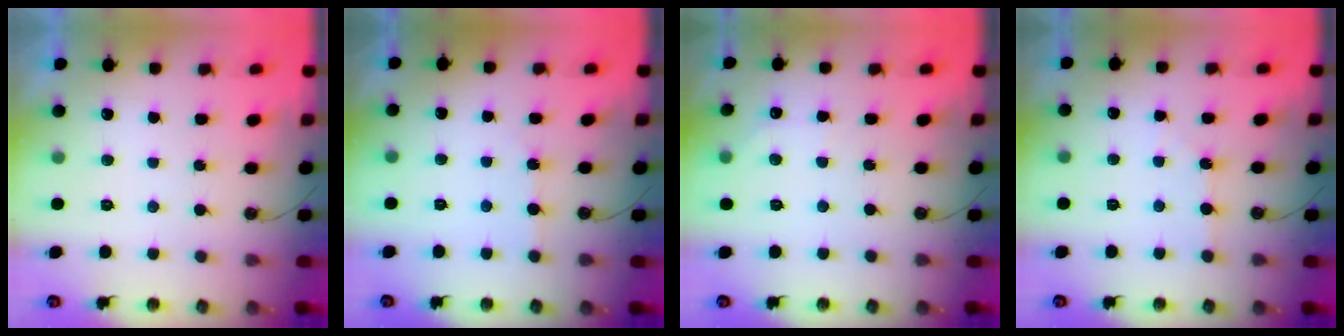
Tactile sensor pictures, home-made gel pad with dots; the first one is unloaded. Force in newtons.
{"total": 2.1, "press": 2.0, "slide": 0.4}
{"total": 5.2, "press": 5.2, "slide": 0.7}
{"total": 3.4, "press": 3.3, "slide": 0.6}